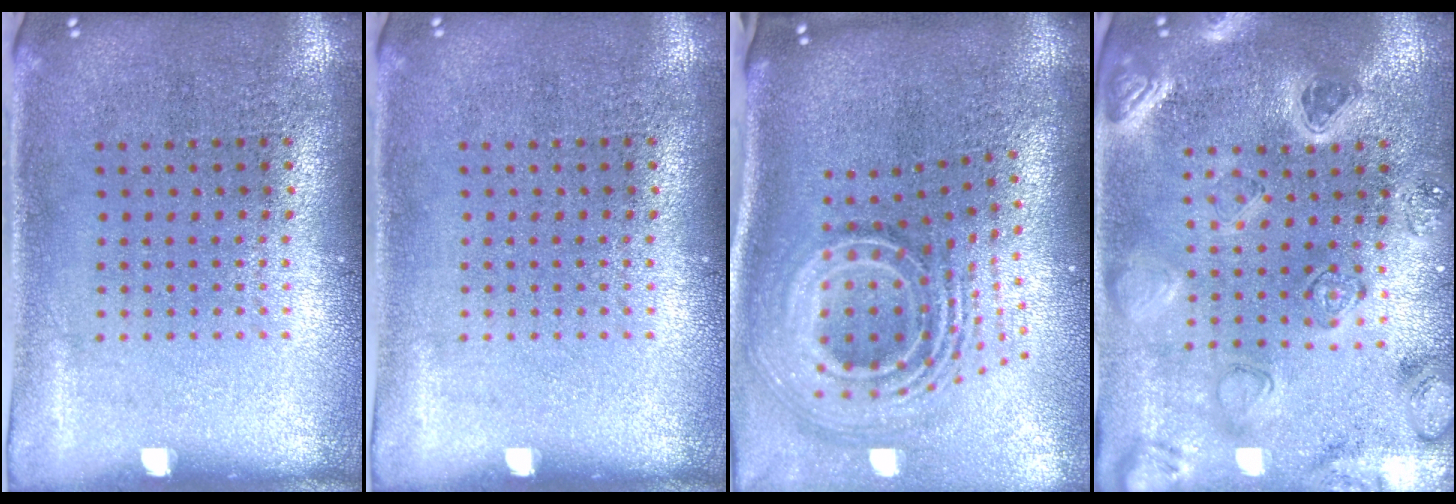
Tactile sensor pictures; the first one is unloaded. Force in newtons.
{"total": 0.0}
{"total": 3.2, "press": 2.0, "slide": 2.4}
{"total": 2.1, "press": 2.1, "slide": 0.4}